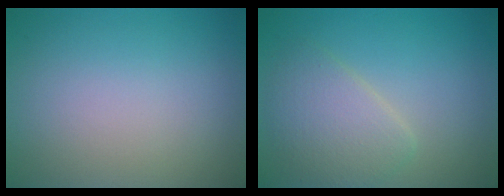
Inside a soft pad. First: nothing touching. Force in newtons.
{"total": 3.6, "press": 3.6, "slide": 0.3}